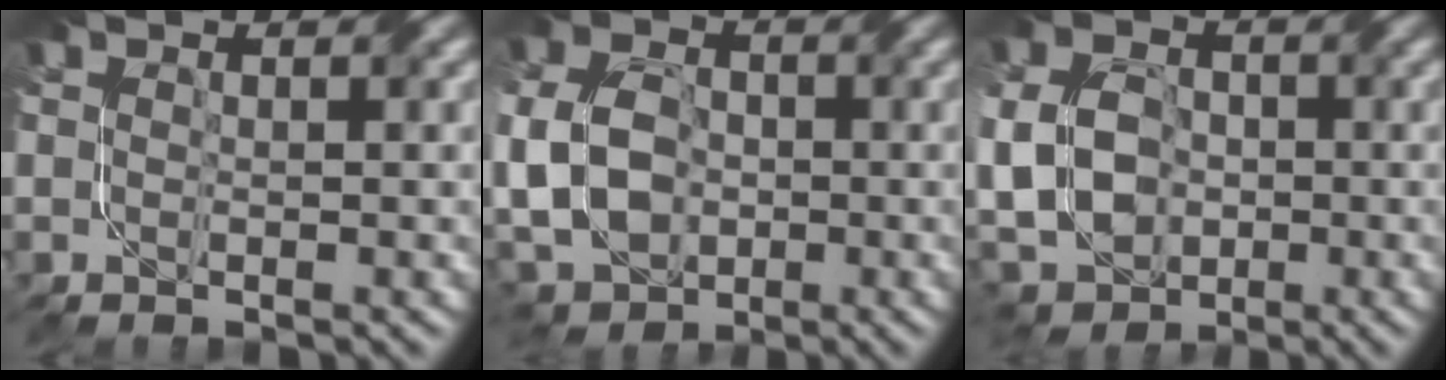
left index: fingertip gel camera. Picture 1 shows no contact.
{"total": 9.6, "force": [-2.3, 6.9, 6.3], "torque": [-0.123, -0.005, -0.058]}
{"total": 10.7, "force": [-2.4, 8.1, 6.5], "torque": [-0.122, -0.006, -0.079]}